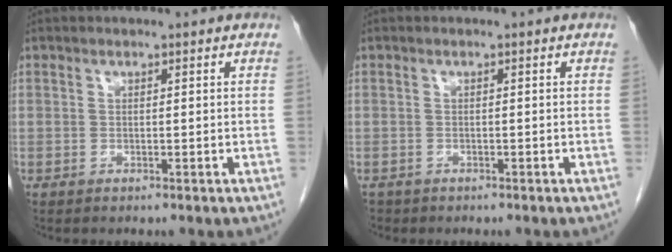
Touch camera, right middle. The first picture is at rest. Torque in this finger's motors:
{"motor_torque": [0.29, -0.37, 0.24, 0.02]}